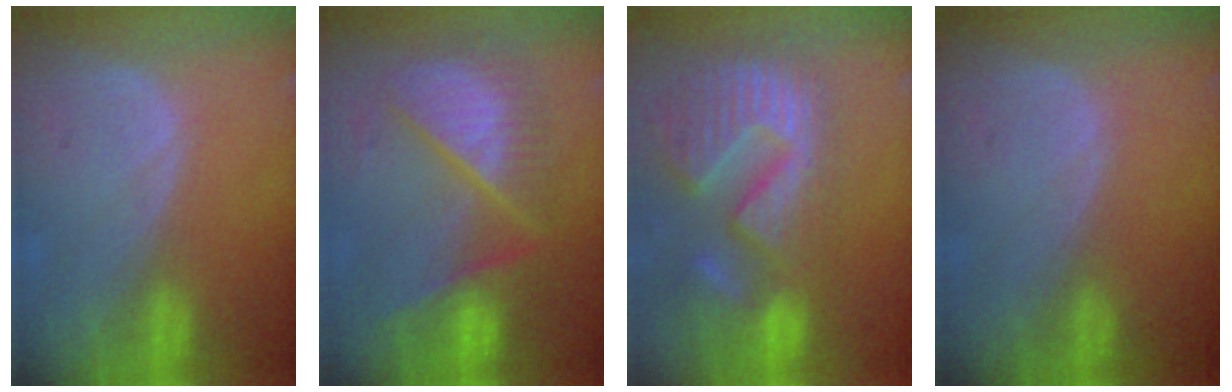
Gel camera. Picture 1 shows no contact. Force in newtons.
{"total": 10.4, "press": 10.3, "slide": 1.3}
{"total": 14.9, "press": 12.4, "slide": 8.2}
{"total": 0.0}